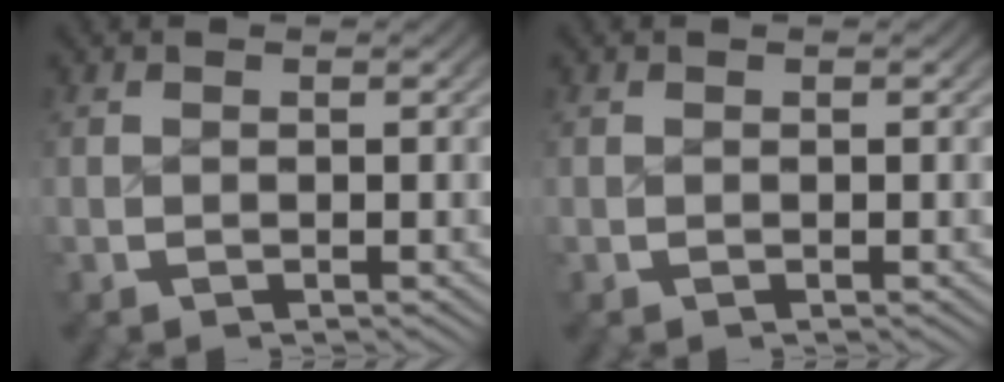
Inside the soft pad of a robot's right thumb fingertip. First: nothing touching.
{"total": 0.0}